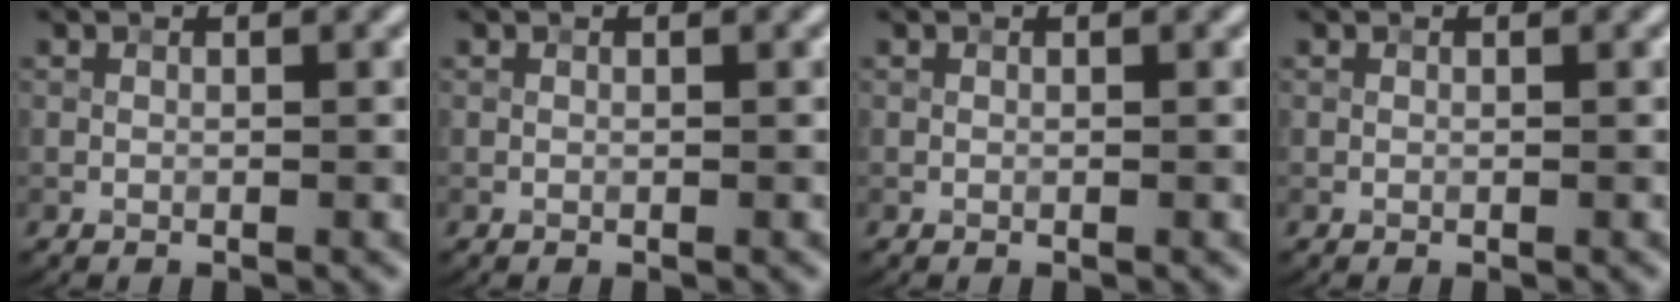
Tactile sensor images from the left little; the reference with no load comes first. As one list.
[{"total": 0.0}, {"total": 0.0}, {"total": 0.0}]